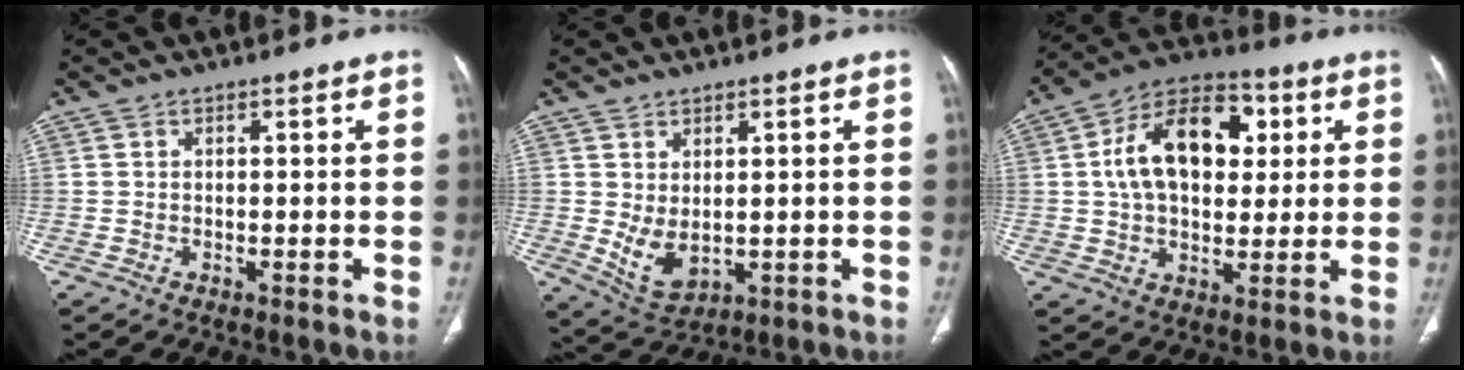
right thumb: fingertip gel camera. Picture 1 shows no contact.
{"total": 5.9, "force": [0.3, 3.5, 4.7], "torque": [-0.081, -0.010, 0.029]}
{"total": 17.7, "force": [3.7, 11.2, 13.1], "torque": [-0.186, 0.013, 0.056]}